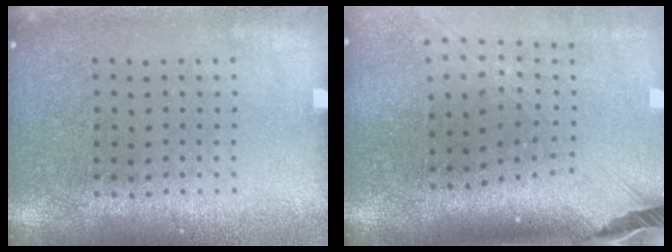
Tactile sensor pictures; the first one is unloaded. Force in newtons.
{"total": 2.7, "press": 1.9, "slide": 1.9}